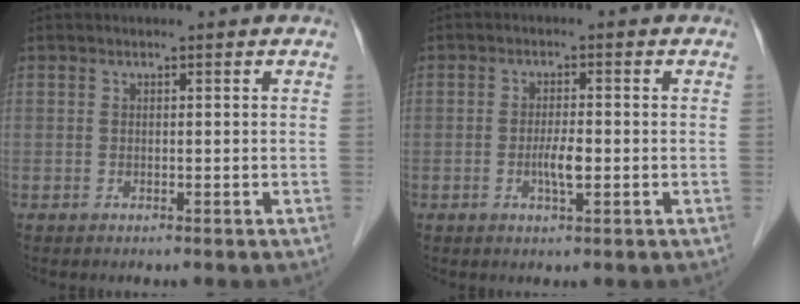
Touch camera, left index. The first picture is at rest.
{"total": 3.2, "force": [-0.8, 0.6, 3.0], "torque": [-0.060, -0.003, -0.014]}